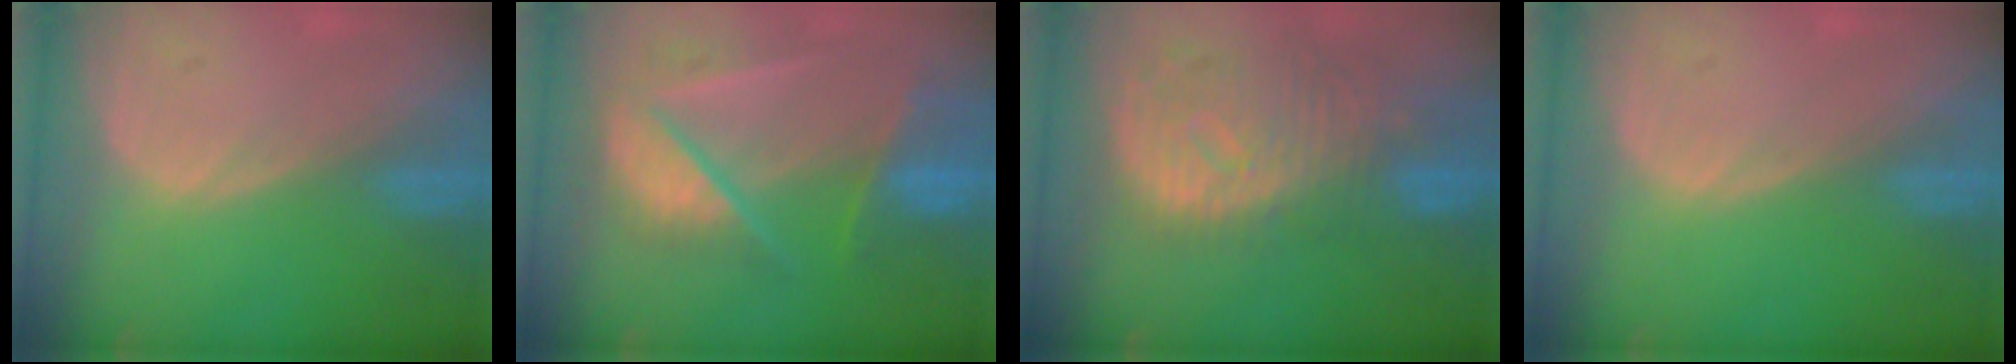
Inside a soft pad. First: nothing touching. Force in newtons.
{"total": 9.8, "press": 8.2, "slide": 5.3}
{"total": 11.4, "press": 10.0, "slide": 5.5}
{"total": 0.0}